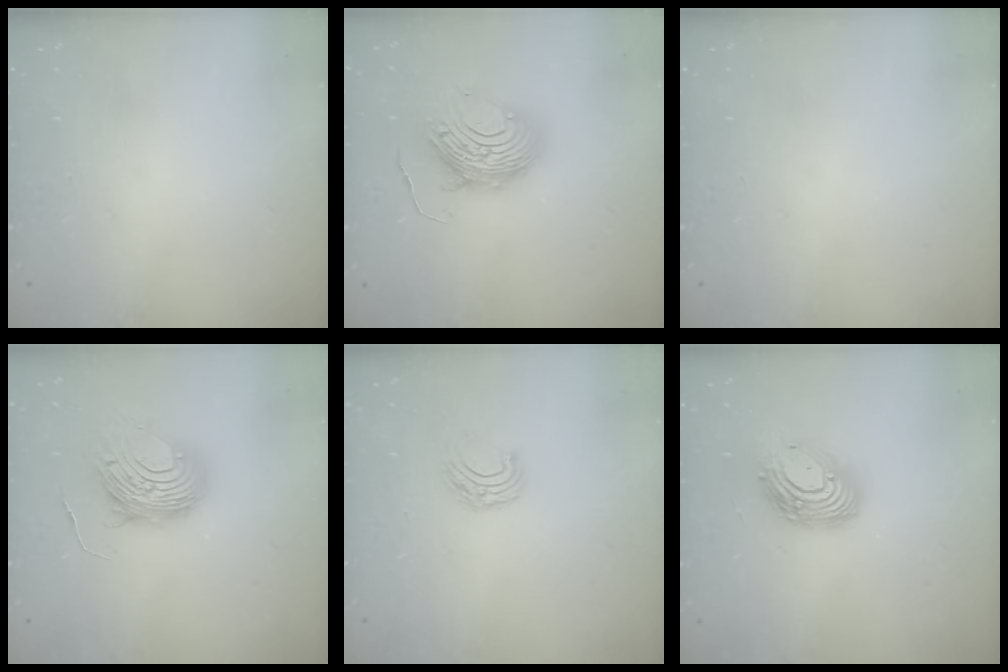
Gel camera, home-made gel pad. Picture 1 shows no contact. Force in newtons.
{"total": 11.6, "press": 11.5, "slide": 1.2}
{"total": 0.0}
{"total": 11.0, "press": 11.0, "slide": 0.8}
{"total": 6.2, "press": 6.2, "slide": 0.5}
{"total": 15.3, "press": 15.3, "slide": 1.2}